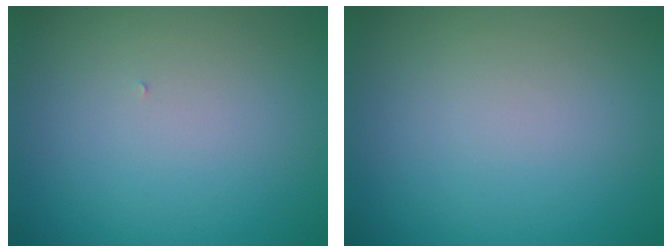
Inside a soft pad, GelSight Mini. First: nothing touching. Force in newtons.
{"total": 0.0}